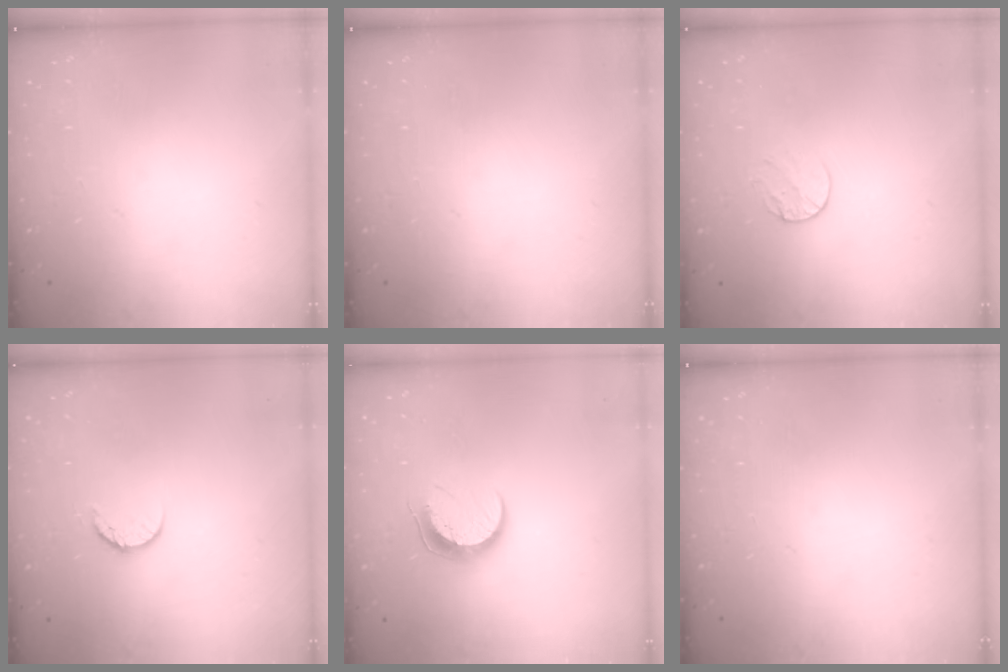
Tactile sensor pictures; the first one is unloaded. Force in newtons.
{"total": 0.0}
{"total": 5.6, "press": 5.6, "slide": 0.5}
{"total": 6.7, "press": 6.6, "slide": 0.7}
{"total": 7.6, "press": 7.6, "slide": 0.7}
{"total": 0.0}